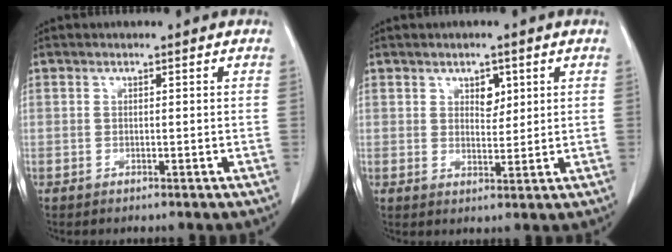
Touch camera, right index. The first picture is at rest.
{"total": 2.8, "force": [1.3, 1.8, 1.8], "torque": [-0.021, 0.001, 0.020]}